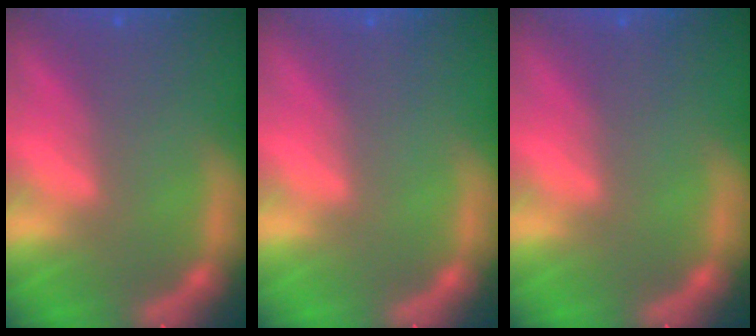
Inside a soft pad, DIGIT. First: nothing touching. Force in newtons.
{"total": 0.0}
{"total": 0.0}